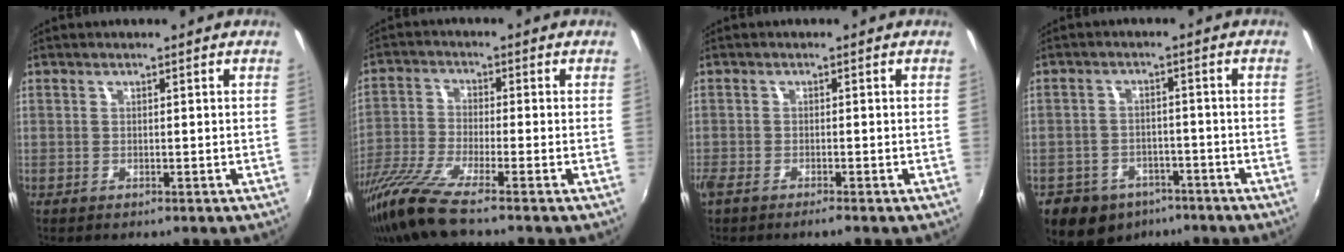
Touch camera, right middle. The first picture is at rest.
{"total": 10.4, "force": [-8.1, 0.0, 6.6], "torque": [-0.148, -0.031, -0.158]}
{"total": 2.7, "force": [-2.2, 0.3, 1.5], "torque": [-0.042, -0.010, -0.046]}
{"total": 11.3, "force": [-7.4, 7.9, 3.4], "torque": [-0.099, 0.013, -0.096]}